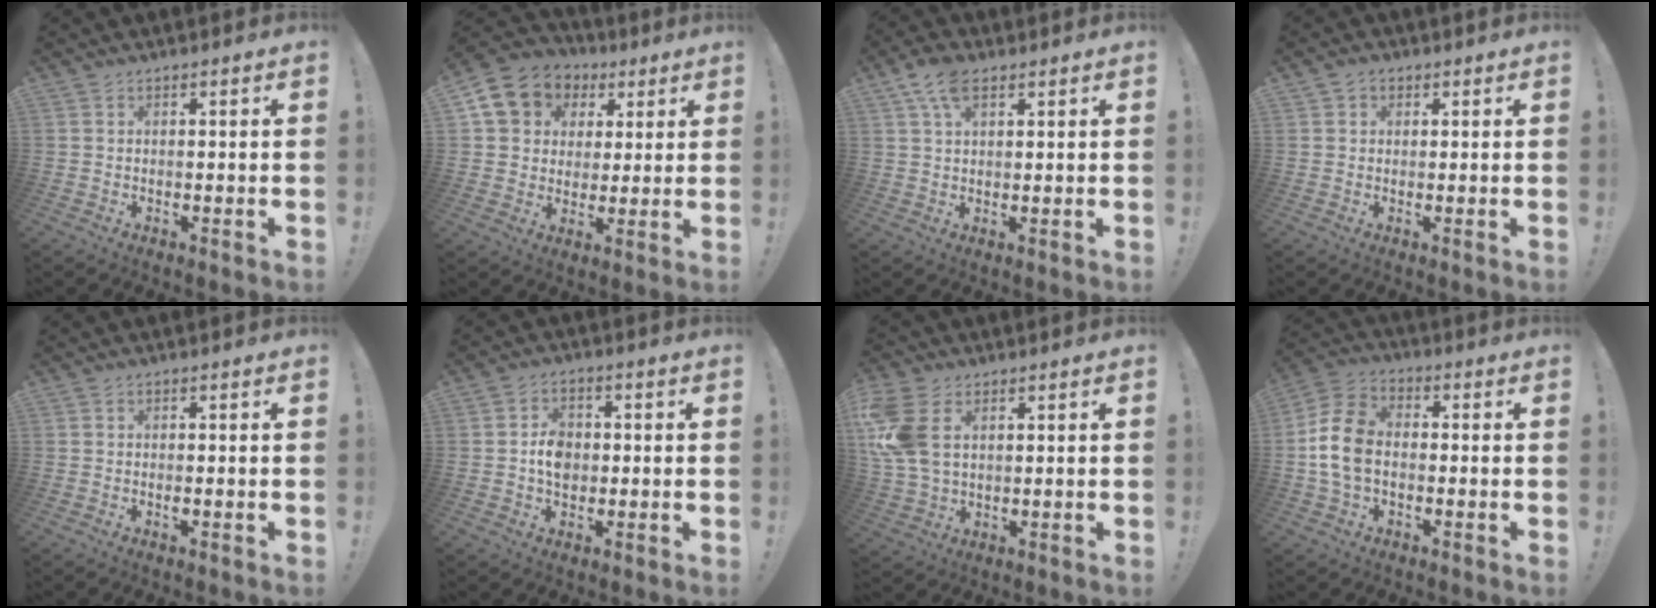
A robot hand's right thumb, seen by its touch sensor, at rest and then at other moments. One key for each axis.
{"total": 11.1, "fx": 4.5, "fy": 9.4, "fz": 3.8, "tx": -0.049, "ty": -0.022, "tz": 0.092}
{"total": 7.2, "fx": 3.9, "fy": 3.5, "fz": 5.0, "tx": -0.086, "ty": -0.005, "tz": 0.072}
{"total": 2.2, "fx": 0.9, "fy": 1.9, "fz": 0.7, "tx": -0.008, "ty": -0.001, "tz": 0.016}
{"total": 0.6, "fx": -0.3, "fy": 0.2, "fz": 0.5, "tx": -0.008, "ty": 0.000, "tz": -0.005}
{"total": 6.6, "fx": -0.7, "fy": 5.6, "fz": 3.5, "tx": -0.040, "ty": 0.009, "tz": -0.010}
{"total": 12.7, "fx": 3.7, "fy": 8.2, "fz": 9.0, "tx": -0.187, "ty": -0.007, "tz": 0.076}
{"total": 11.7, "fx": -1.2, "fy": 8.3, "fz": 8.2, "tx": -0.158, "ty": 0.013, "tz": -0.020}